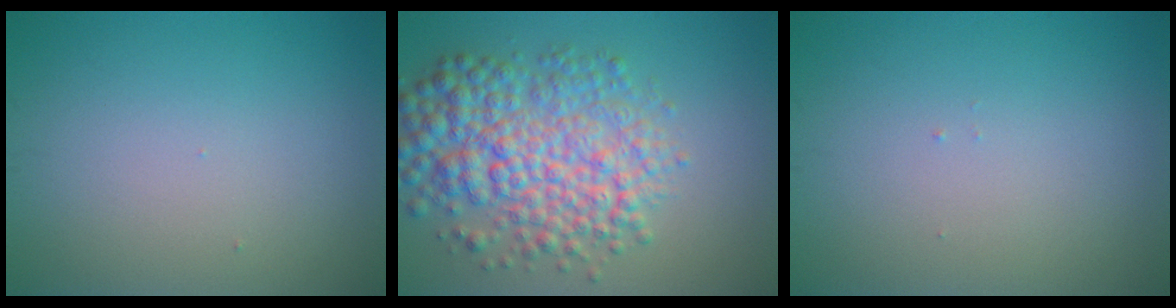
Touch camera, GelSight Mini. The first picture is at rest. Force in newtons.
{"total": 7.8, "press": 7.8, "slide": 0.1}
{"total": 0.0}